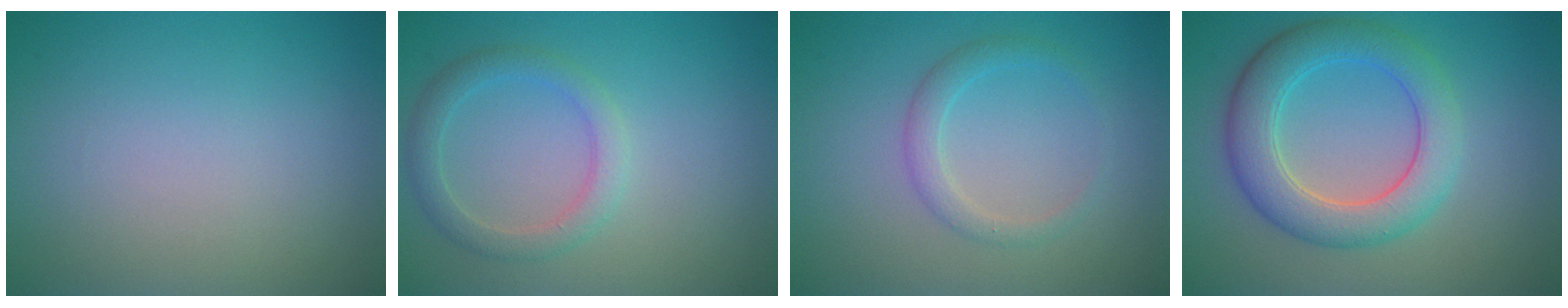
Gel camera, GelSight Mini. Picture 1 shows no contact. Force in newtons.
{"total": 2.5, "press": 2.5, "slide": 0.1}
{"total": 1.9, "press": 1.9, "slide": 0.2}
{"total": 5.8, "press": 5.8, "slide": 0.3}